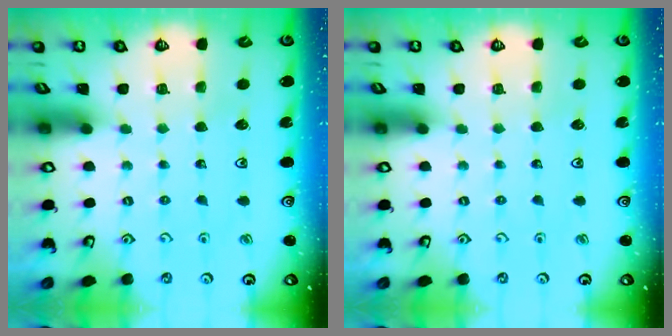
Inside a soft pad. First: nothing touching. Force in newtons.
{"total": 0.0}